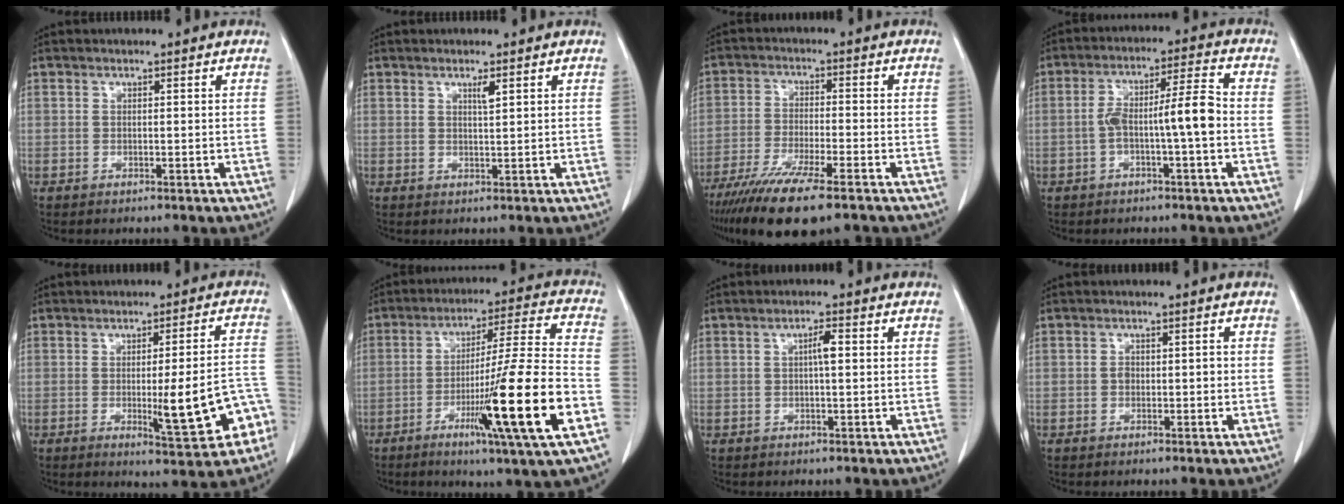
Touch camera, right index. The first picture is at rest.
{"total": 1.4, "force": [0.8, 0.0, 1.2], "torque": [-0.021, -0.004, 0.014]}
{"total": 13.3, "force": [-9.8, 1.6, 8.9], "torque": [-0.163, -0.035, -0.164]}
{"total": 7.9, "force": [-1.6, 0.6, 7.7], "torque": [-0.138, 0.027, -0.028]}
{"total": 11.7, "force": [-3.8, 1.5, 10.9], "torque": [-0.139, 0.008, -0.042]}
{"total": 19.0, "force": [-6.8, -1.2, 17.7], "torque": [-0.285, -0.018, -0.113]}
{"total": 2.4, "force": [0.3, 0.3, 2.3], "torque": [-0.041, 0.004, 0.004]}
{"total": 1.7, "force": [-0.3, 1.1, 1.3], "torque": [-0.018, 0.004, -0.004]}